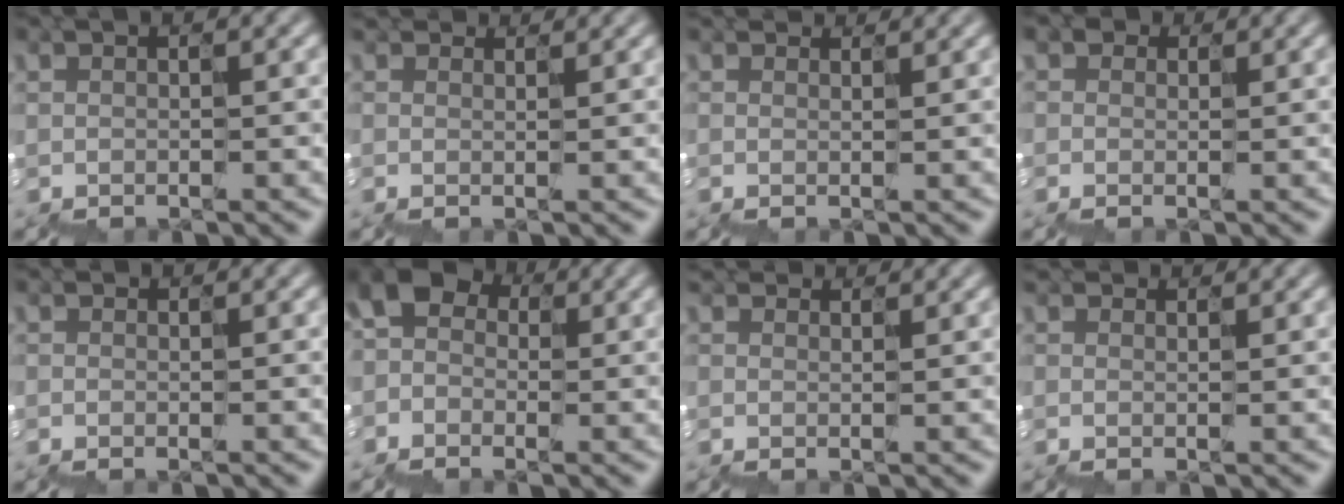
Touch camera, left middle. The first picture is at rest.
{"total": 2.7, "force": [2.2, 1.2, 1.1], "torque": [-0.010, 0.025, 0.030]}
{"total": 2.6, "force": [1.8, 1.3, 1.3], "torque": [-0.008, 0.025, 0.021]}
{"total": 1.5, "force": [0.7, 1.3, 0.4], "torque": [-0.019, 0.009, 0.006]}
{"total": 0.6, "force": [-0.5, 0.0, -0.2], "torque": [0.003, -0.007, -0.006]}
{"total": 3.1, "force": [-0.7, 2.9, 0.7], "torque": [-0.046, 0.007, -0.025]}
{"total": 2.3, "force": [1.8, 1.1, 0.9], "torque": [-0.006, 0.020, 0.024]}
{"total": 1.3, "force": [0.9, 0.7, 0.4], "torque": [0.004, 0.014, 0.008]}